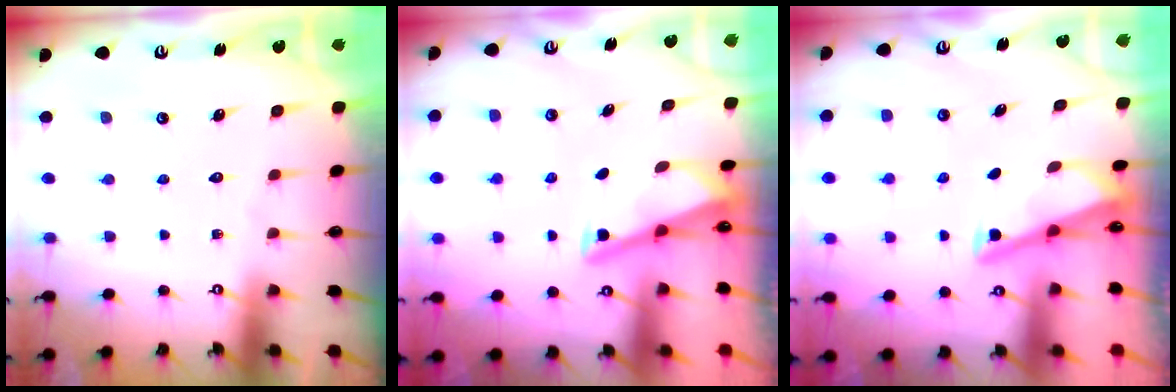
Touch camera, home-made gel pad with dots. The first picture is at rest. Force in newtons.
{"total": 2.9, "press": 2.9, "slide": 0.3}
{"total": 2.9, "press": 2.9, "slide": 0.3}